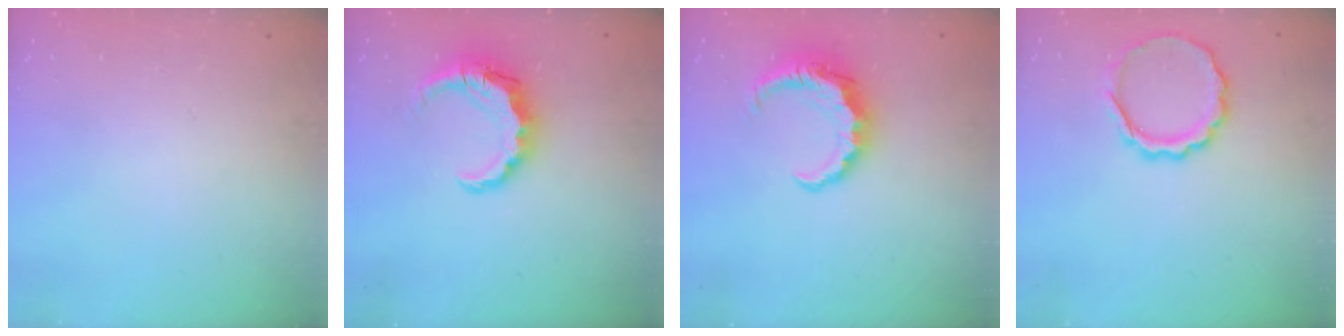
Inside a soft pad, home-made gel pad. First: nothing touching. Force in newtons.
{"total": 8.2, "press": 8.2, "slide": 0.4}
{"total": 8.0, "press": 7.9, "slide": 0.7}
{"total": 9.1, "press": 9.0, "slide": 1.7}